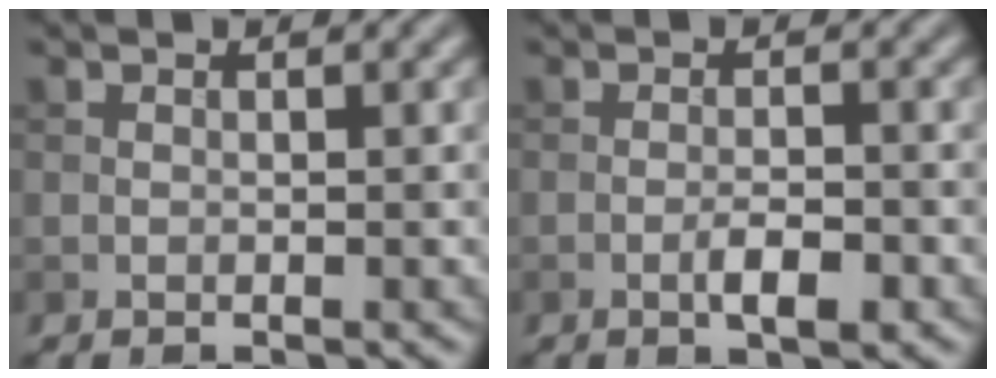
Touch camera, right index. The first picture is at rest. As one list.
[{"total": 2.5, "force": [-1.0, 0.7, 2.1], "torque": [-0.039, 0.002, -0.018]}]